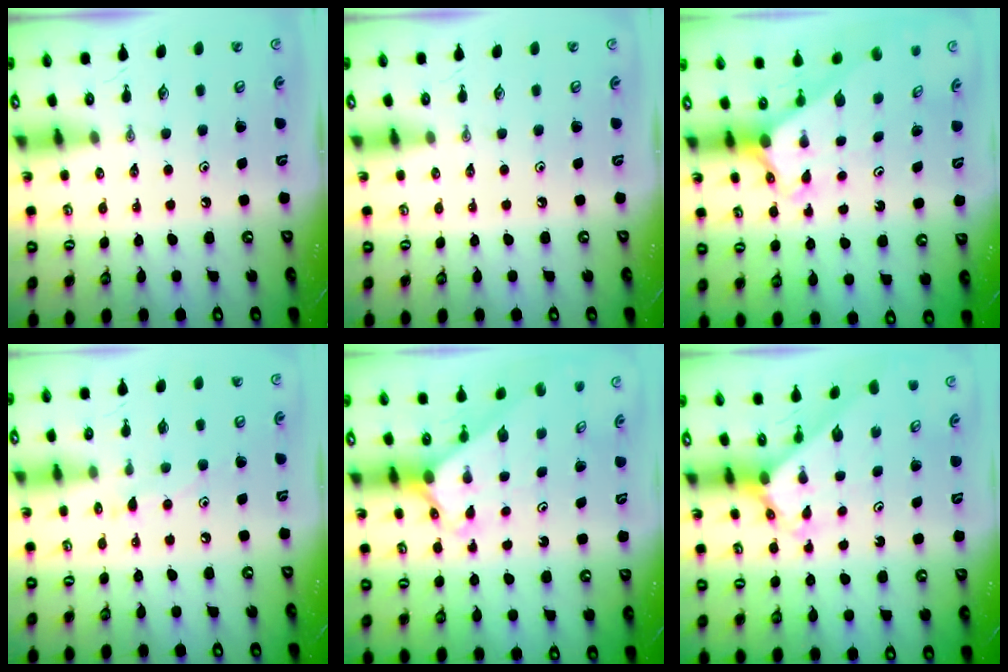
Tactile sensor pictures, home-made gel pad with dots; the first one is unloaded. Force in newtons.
{"total": 0.0}
{"total": 2.7, "press": 2.7, "slide": 0.1}
{"total": 5.8, "press": 5.8, "slide": 0.1}
{"total": 2.0, "press": 2.0, "slide": 0.2}
{"total": 2.6, "press": 2.6, "slide": 0.2}